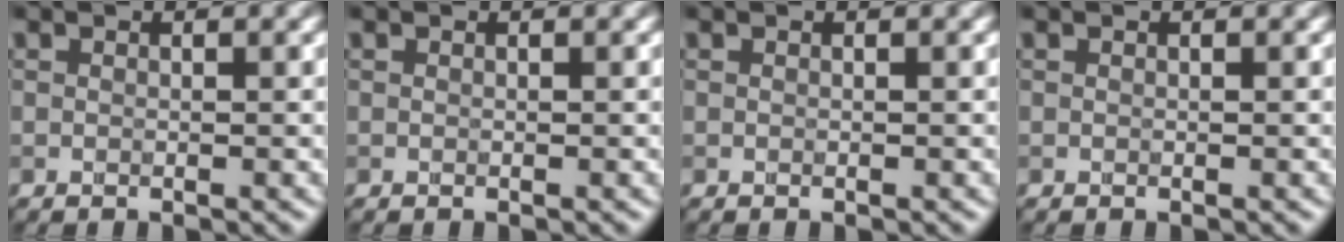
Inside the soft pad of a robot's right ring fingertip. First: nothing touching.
{"total": 0.0}
{"total": 0.0}
{"total": 0.0}